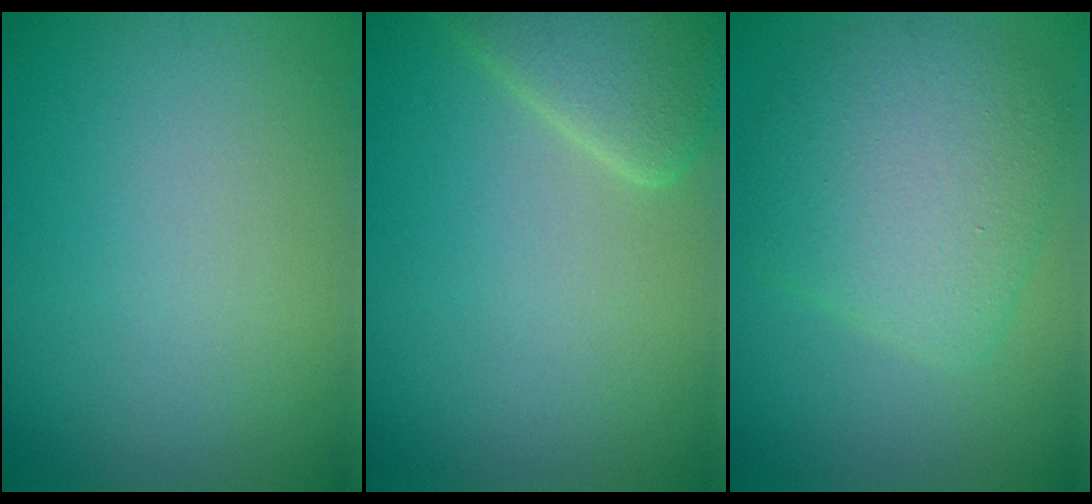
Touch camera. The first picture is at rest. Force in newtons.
{"total": 3.7, "press": 3.7, "slide": 0.3}
{"total": 6.1, "press": 6.1, "slide": 0.3}